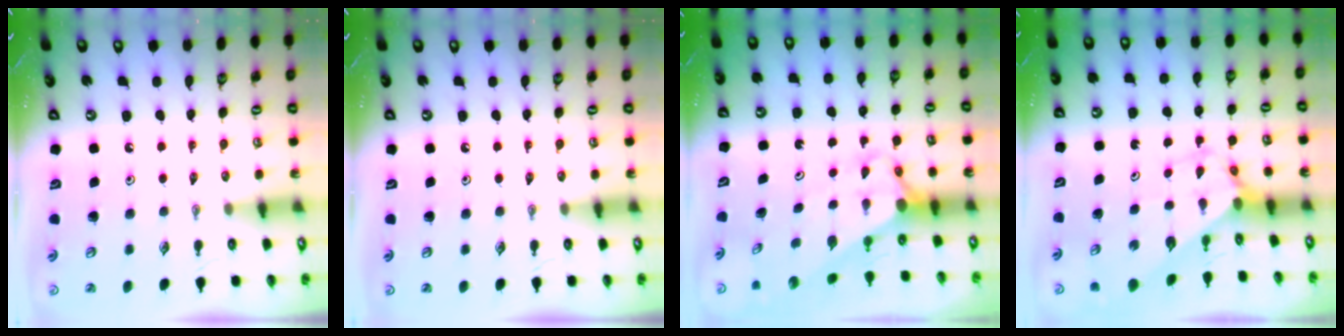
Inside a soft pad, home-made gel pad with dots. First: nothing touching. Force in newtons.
{"total": 0.0}
{"total": 3.1, "press": 3.1, "slide": 0.3}
{"total": 2.7, "press": 2.7, "slide": 0.2}